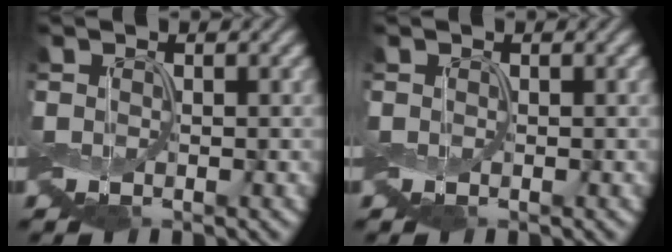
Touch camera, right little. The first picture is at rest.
{"total": 0.0}